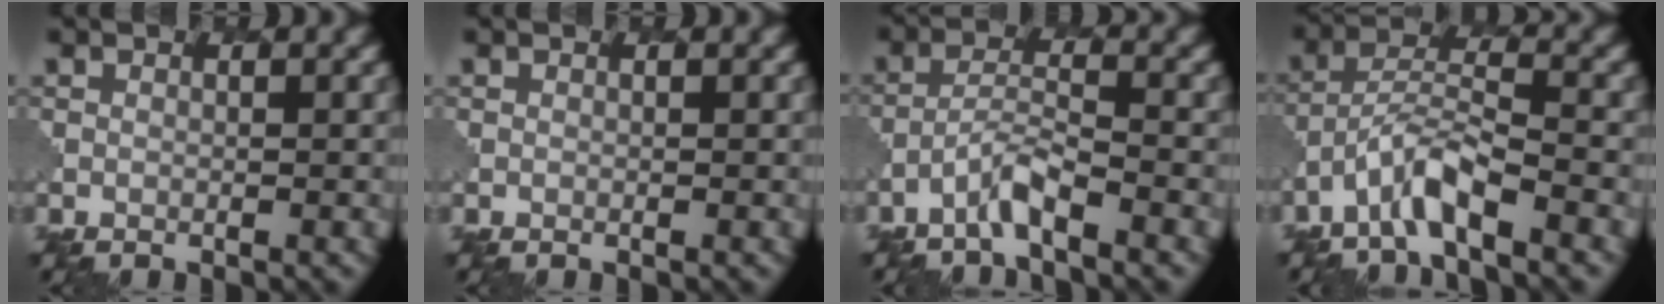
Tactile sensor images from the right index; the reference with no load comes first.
{"total": 0.0}
{"total": 2.5, "force": [-2.0, 0.2, 1.5], "torque": [-0.033, 0.008, -0.046]}
{"total": 4.1, "force": [-2.9, 0.8, 2.8], "torque": [-0.055, 0.009, -0.060]}